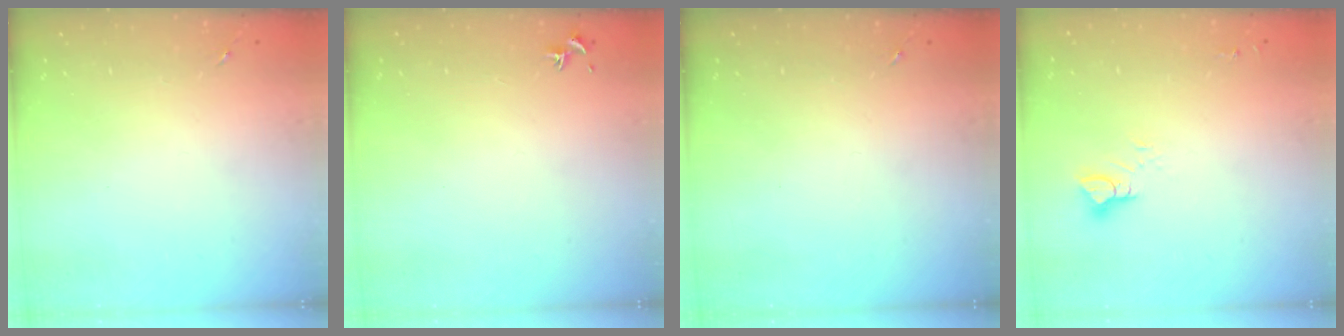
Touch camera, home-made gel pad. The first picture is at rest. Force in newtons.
{"total": 0.7, "press": 0.6, "slide": 0.5}
{"total": 0.0}
{"total": 5.1, "press": 5.1, "slide": 0.3}